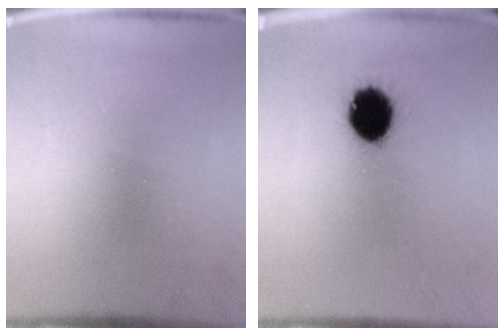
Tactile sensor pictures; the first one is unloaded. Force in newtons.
{"total": 11.7}